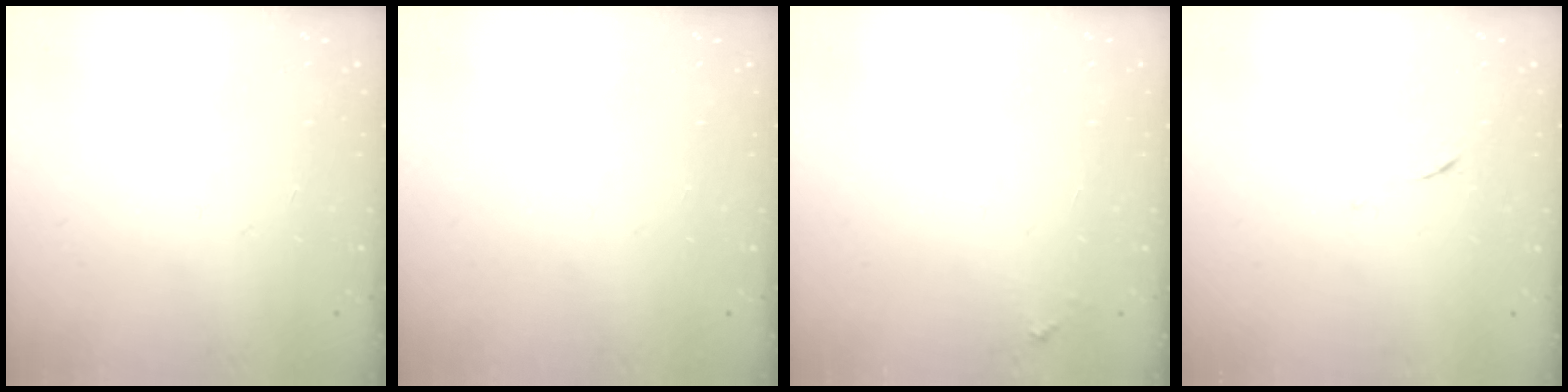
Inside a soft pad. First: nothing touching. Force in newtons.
{"total": 0.0}
{"total": 2.8, "press": 2.8, "slide": 0.2}
{"total": 5.1, "press": 5.1, "slide": 0.4}